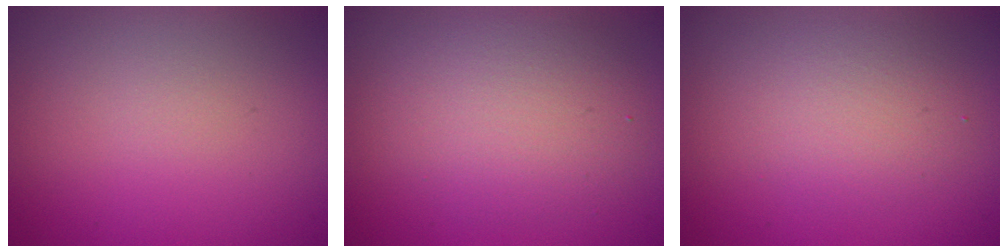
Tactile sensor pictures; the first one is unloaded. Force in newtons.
{"total": 4.3, "press": 4.3, "slide": 0.1}
{"total": 2.7, "press": 2.6, "slide": 0.3}